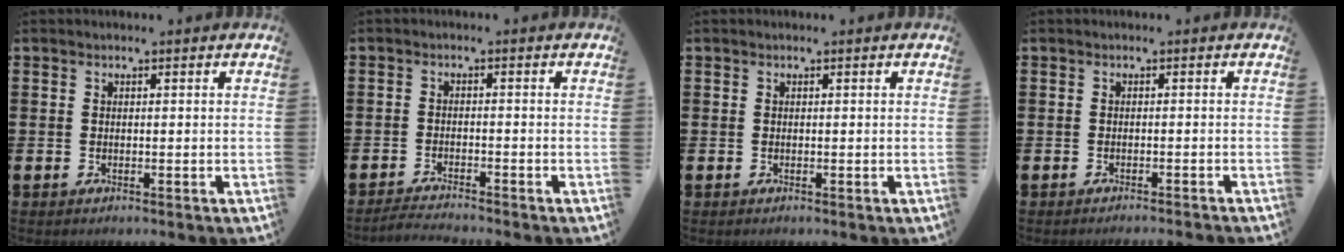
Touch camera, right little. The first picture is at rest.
{"total": 1.9, "force": [-1.9, -0.2, 0.3], "torque": [-0.006, 0.003, -0.037]}
{"total": 0.0}
{"total": 0.8, "force": [-0.7, -0.2, 0.0], "torque": [0.000, 0.002, -0.016]}